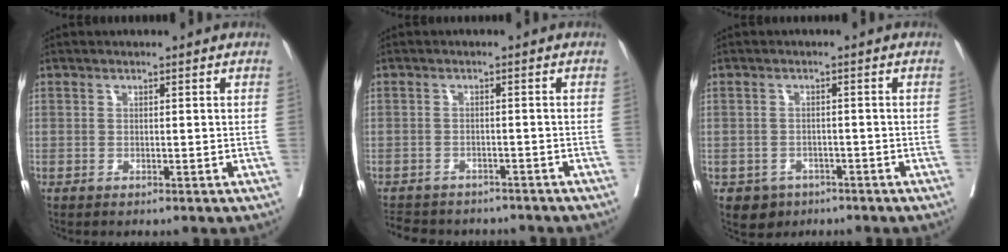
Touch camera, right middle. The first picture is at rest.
{"total": 10.3, "force": [-9.2, 3.8, 2.8], "torque": [-0.059, 0.002, -0.117]}
{"total": 3.6, "force": [-2.1, 2.8, 0.5], "torque": [-0.005, 0.008, -0.028]}